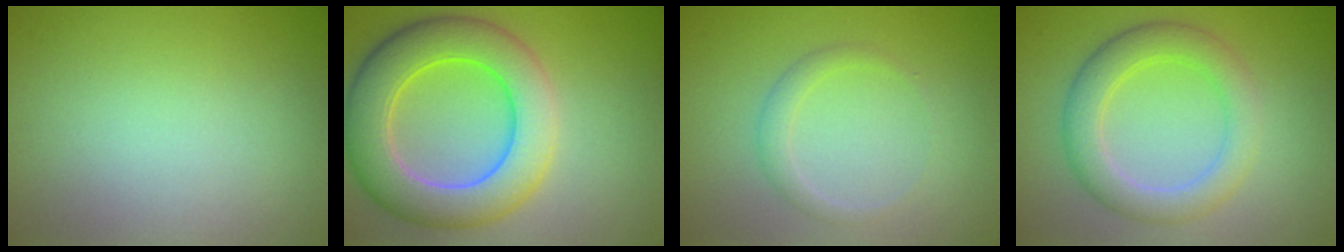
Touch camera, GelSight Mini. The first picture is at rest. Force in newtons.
{"total": 8.5, "press": 8.5, "slide": 0.2}
{"total": 1.5, "press": 1.5, "slide": 0.0}
{"total": 4.5, "press": 4.5, "slide": 0.0}